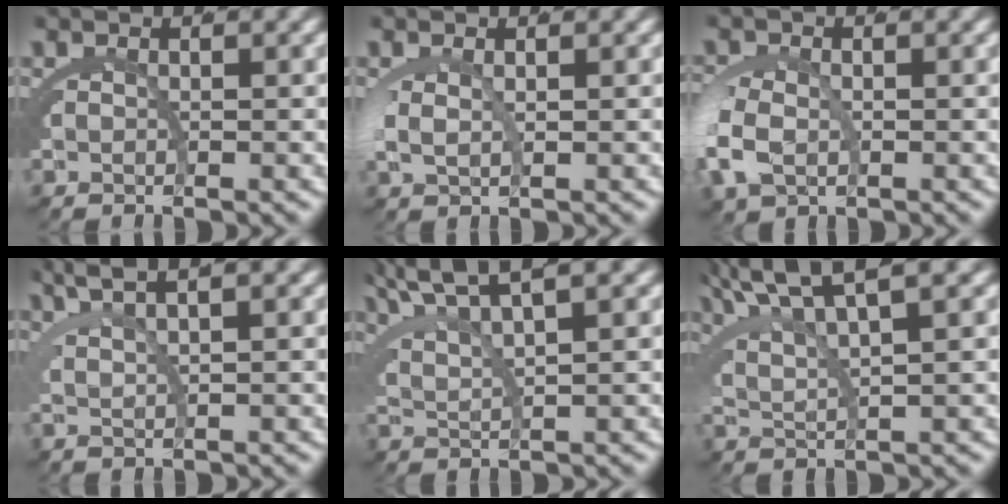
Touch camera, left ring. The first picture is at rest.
{"total": 1.8, "force": [0.7, 0.8, 1.5], "torque": [-0.050, -0.002, 0.017]}
{"total": 3.1, "force": [-0.2, 2.3, 2.0], "torque": [-0.066, -0.005, 0.004]}
{"total": 4.6, "force": [3.5, 0.9, 2.7], "torque": [-0.036, 0.027, 0.057]}
{"total": 4.7, "force": [3.9, 0.7, 2.5], "torque": [-0.051, 0.016, 0.072]}
{"total": 5.7, "force": [4.5, 1.0, 3.4], "torque": [-0.067, 0.018, 0.078]}